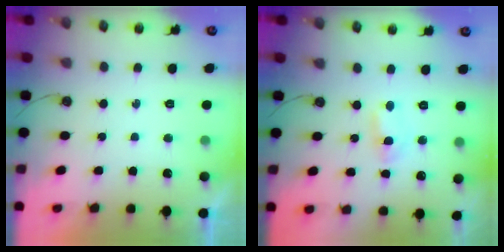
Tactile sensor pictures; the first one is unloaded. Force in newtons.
{"total": 1.3, "press": 1.1, "slide": 0.7}